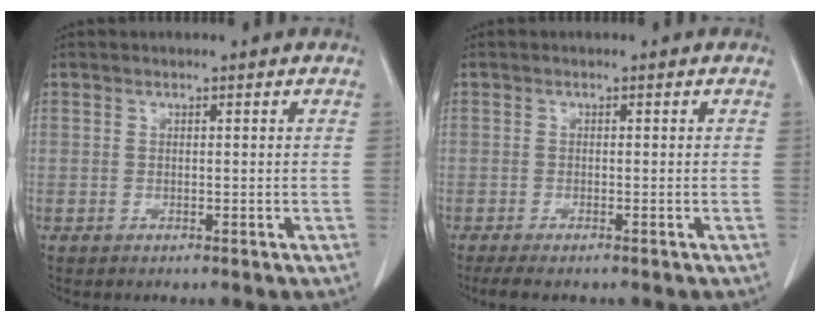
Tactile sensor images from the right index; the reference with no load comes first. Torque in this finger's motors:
{"motor_torque": [-0.05, 0.09, 0.12, 0.03]}